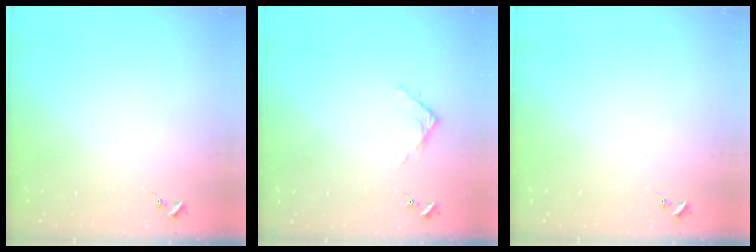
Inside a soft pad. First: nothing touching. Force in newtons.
{"total": 2.8, "press": 2.8, "slide": 0.4}
{"total": 0.0}